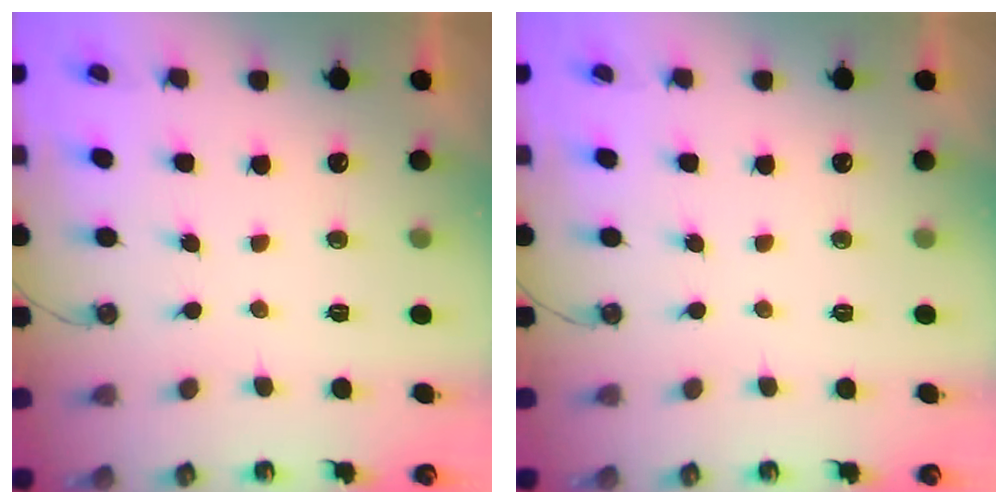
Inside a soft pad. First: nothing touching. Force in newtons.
{"total": 0.0}